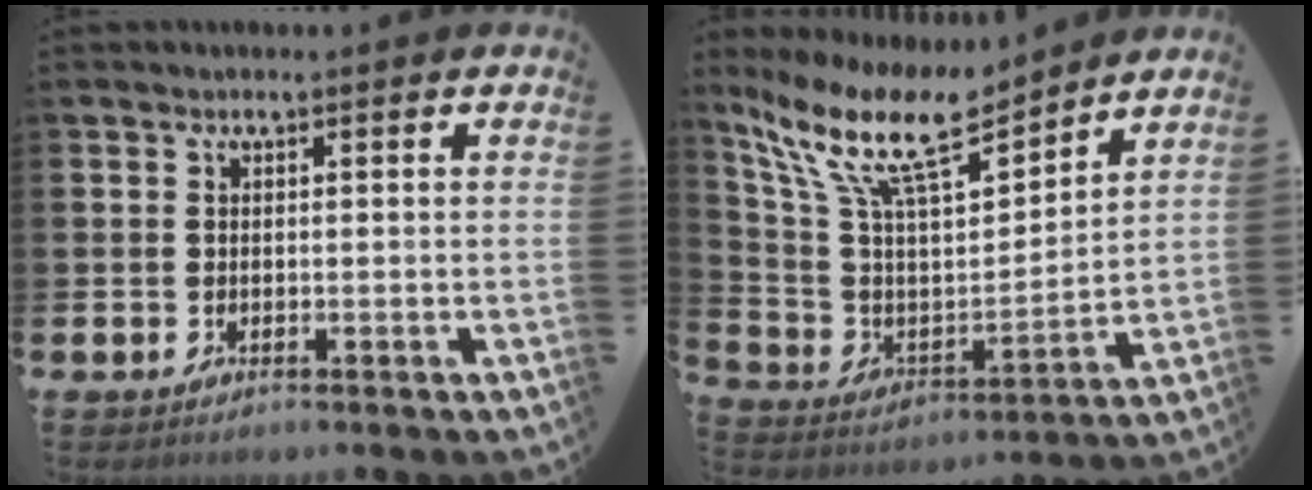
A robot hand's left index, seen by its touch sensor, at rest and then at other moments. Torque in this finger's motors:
{"motor_torque": [1.02, -1.12, 0.85, 0.21]}